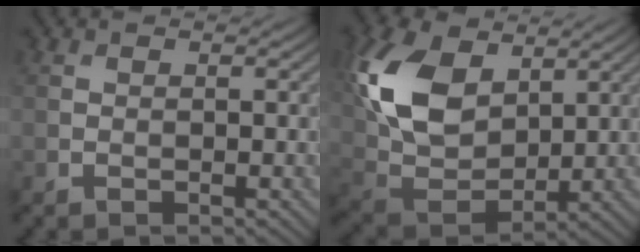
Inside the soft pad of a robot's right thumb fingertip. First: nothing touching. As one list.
[{"total": 13.7, "force": [5.0, 8.6, 9.5], "torque": [-0.237, 0.019, 0.093]}]